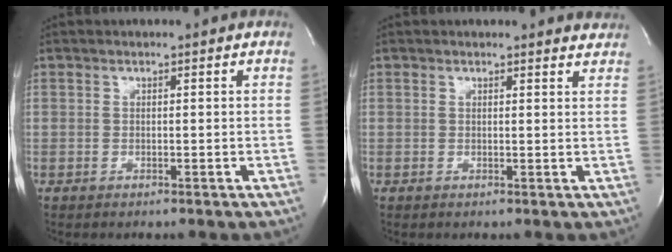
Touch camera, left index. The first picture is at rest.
{"total": 4.4, "force": [4.3, 0.6, 0.5], "torque": [-0.005, -0.013, 0.026]}